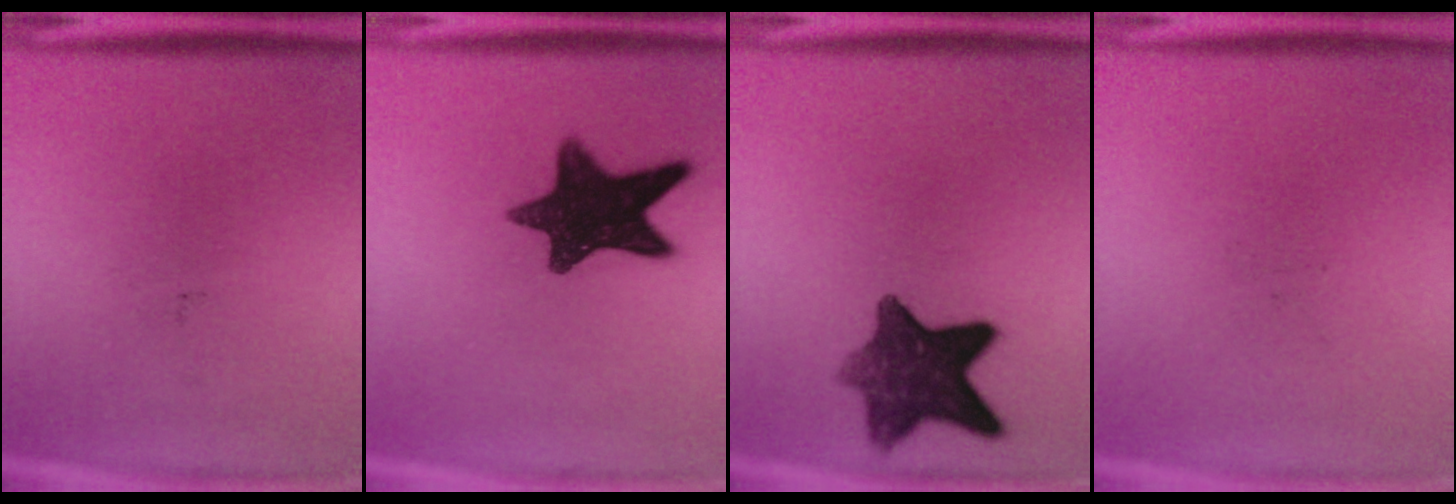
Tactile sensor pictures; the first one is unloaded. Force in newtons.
{"total": 13.6}
{"total": 10.3}
{"total": 0.0}